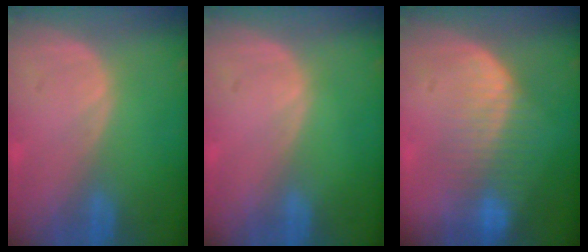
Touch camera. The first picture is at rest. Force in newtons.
{"total": 0.0}
{"total": 8.4, "press": 7.2, "slide": 4.4}